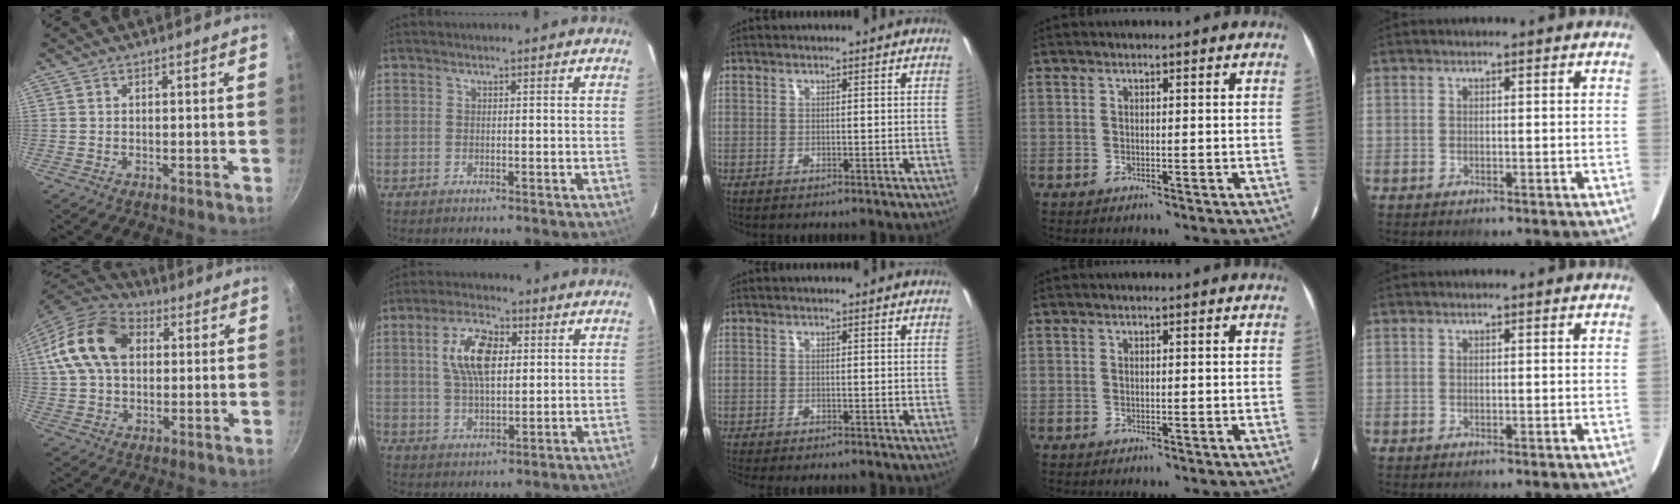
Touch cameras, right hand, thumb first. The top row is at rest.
{"thumb": {"total": 16.8, "force": [3.9, 11.7, 11.3], "torque": [-0.192, 0.017, 0.055]}, "index": {"total": 10.1, "force": [2.5, 4.8, 8.5], "torque": [-0.161, 0.014, 0.049]}, "middle": {"total": 2.2, "force": [-1.9, 0.4, 1.0], "torque": [-0.025, -0.016, -0.033]}}